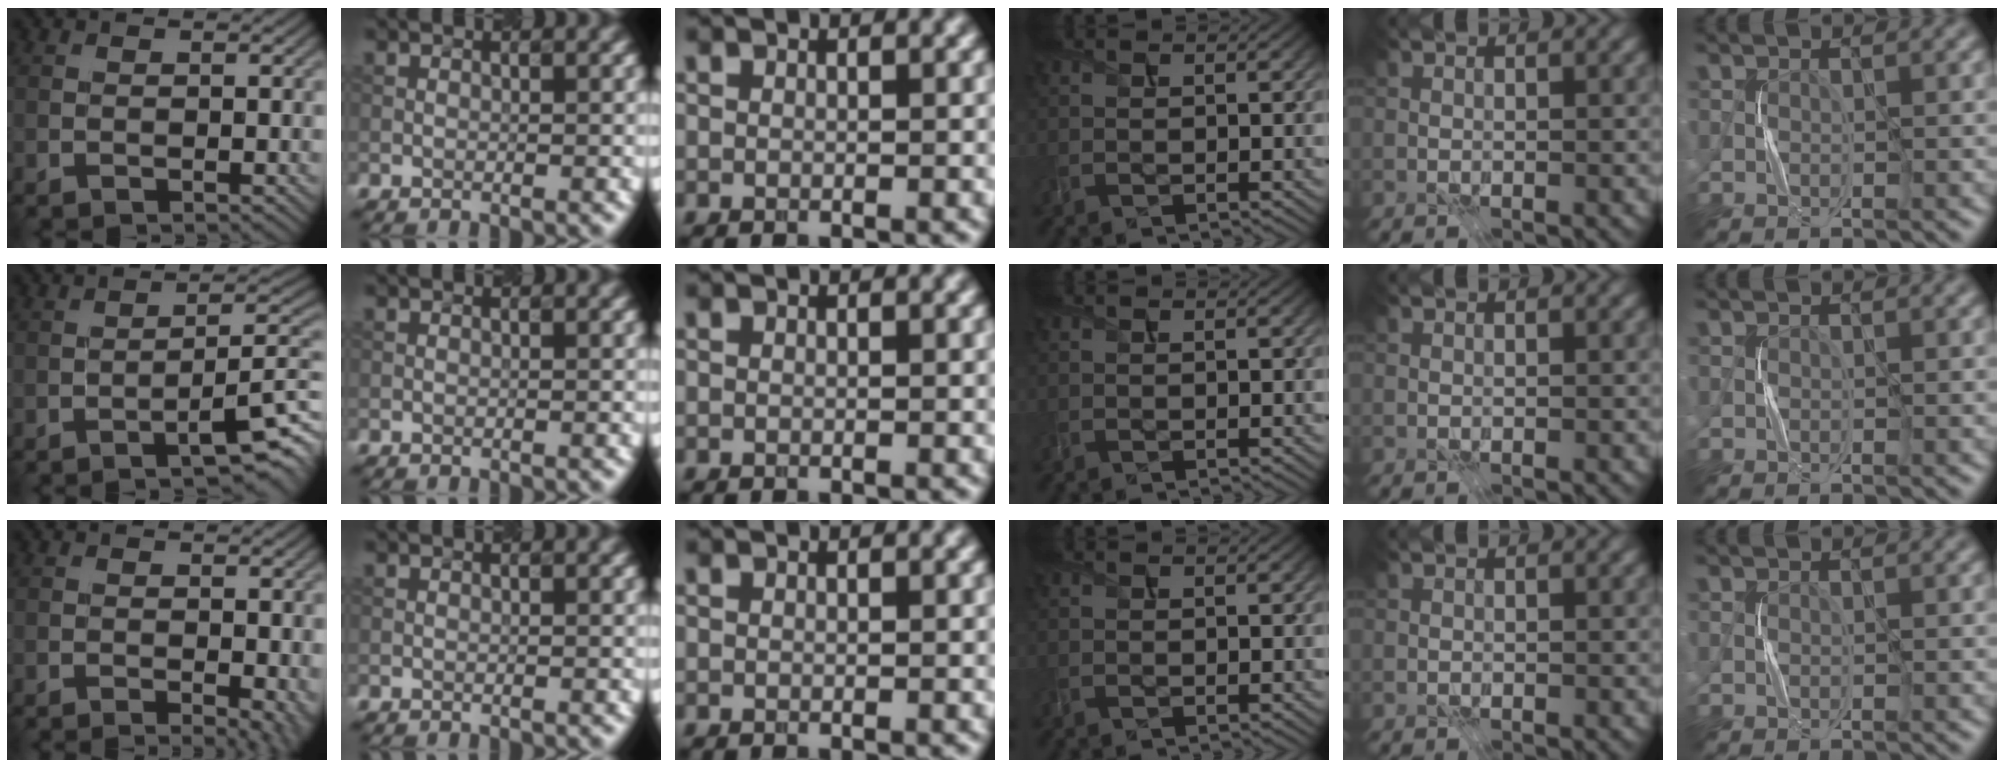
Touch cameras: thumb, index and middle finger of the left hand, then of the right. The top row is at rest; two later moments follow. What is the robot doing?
{"motion": "press", "object": "syringe"}